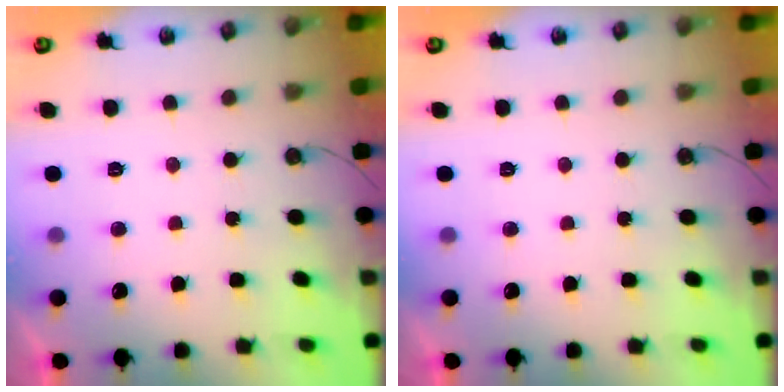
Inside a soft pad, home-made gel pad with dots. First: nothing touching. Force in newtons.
{"total": 0.0}